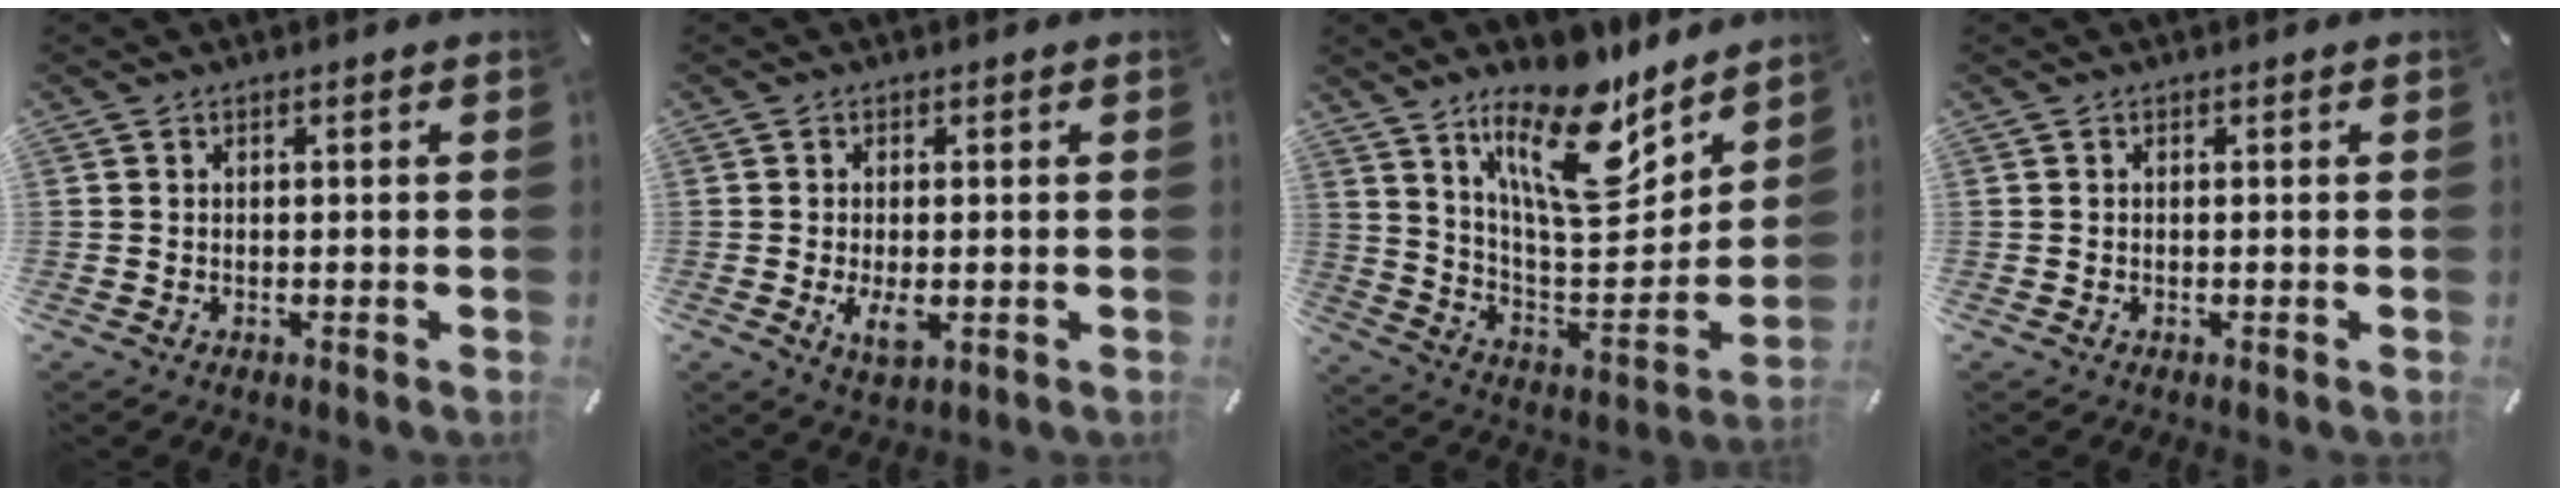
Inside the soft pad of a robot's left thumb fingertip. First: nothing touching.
{"total": 4.7, "force": [-0.7, 2.3, 4.1], "torque": [-0.088, -0.011, -0.018]}
{"total": 20.8, "force": [13.7, 8.4, 13.2], "torque": [-0.217, -0.090, 0.236]}
{"total": 0.0}